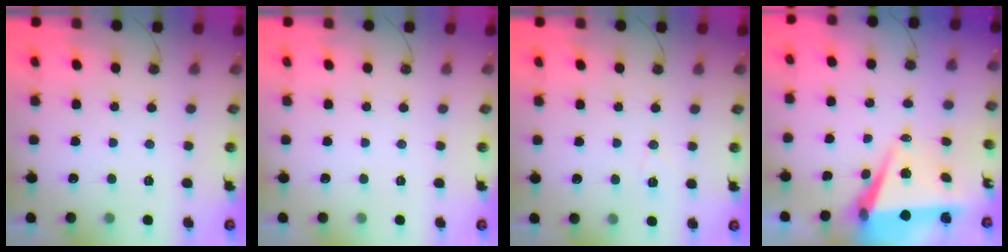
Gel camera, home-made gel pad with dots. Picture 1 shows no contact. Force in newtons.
{"total": 0.0}
{"total": 5.3, "press": 5.0, "slide": 1.7}
{"total": 7.4, "press": 6.0, "slide": 4.3}